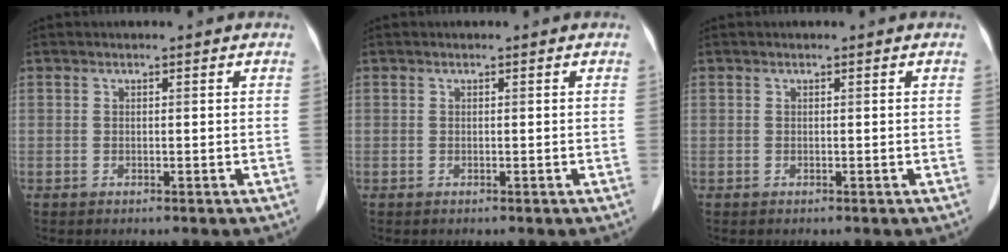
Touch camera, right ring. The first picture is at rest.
{"total": 0.0}
{"total": 0.0}